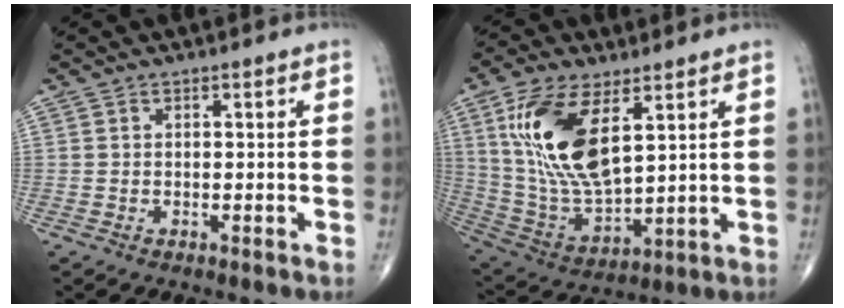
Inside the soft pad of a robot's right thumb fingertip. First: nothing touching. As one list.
[{"total": 18.0, "force": [6.5, 8.0, 14.8], "torque": [-0.291, -0.025, 0.134]}]